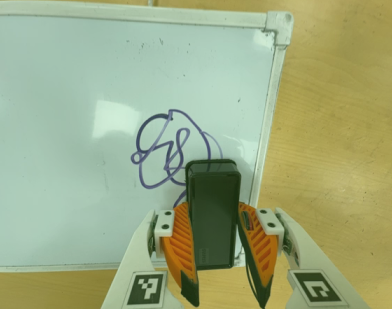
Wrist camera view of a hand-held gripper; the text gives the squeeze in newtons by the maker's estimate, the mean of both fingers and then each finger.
{"total": 8.7, "left": 8.2, "right": 9.2}